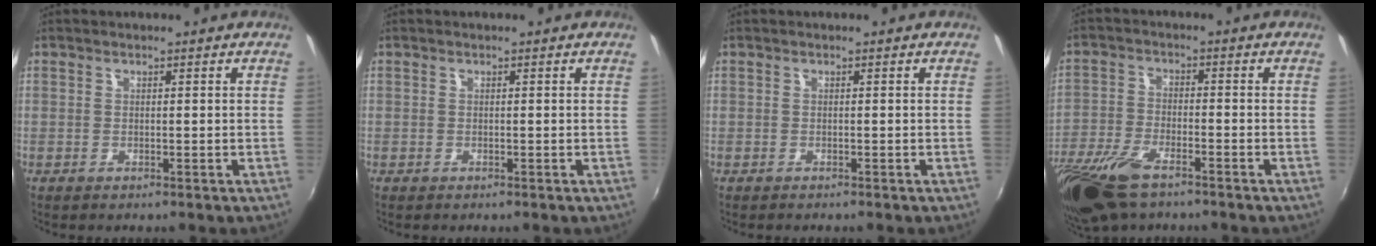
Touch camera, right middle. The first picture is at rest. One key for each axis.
{"total": 0.0}
{"total": 0.0}
{"total": 12.9, "fx": -9.0, "fy": 4.9, "fz": 7.8, "tx": -0.190, "ty": -0.035, "tz": -0.178}